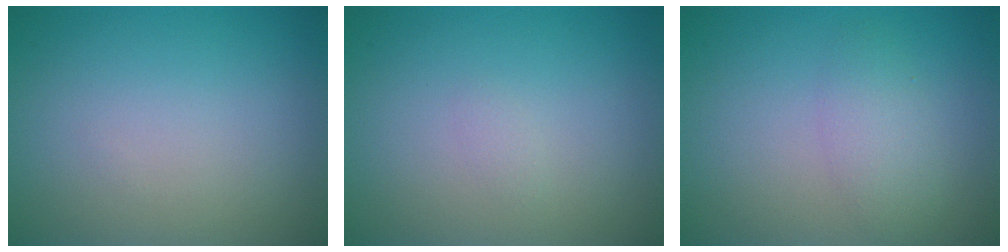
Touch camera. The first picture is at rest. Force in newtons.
{"total": 0.5, "press": 0.5, "slide": 0.1}
{"total": 2.4, "press": 2.4, "slide": 0.1}